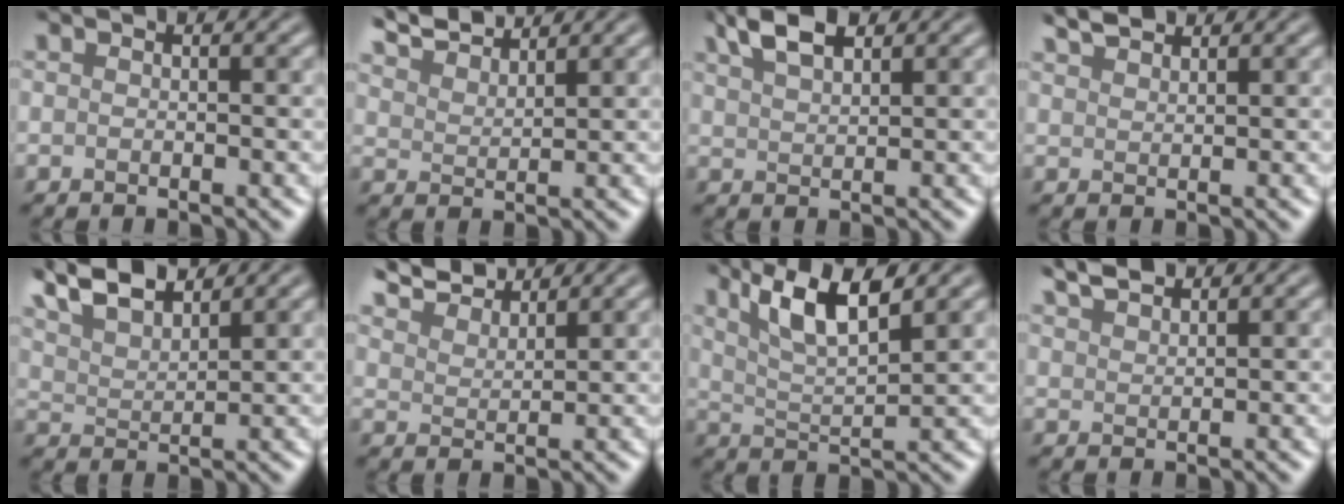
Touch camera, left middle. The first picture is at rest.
{"total": 4.2, "force": [4.0, 0.6, 1.0], "torque": [-0.026, 0.009, 0.076]}
{"total": 3.8, "force": [2.8, 1.3, 2.3], "torque": [-0.048, 0.010, 0.056]}
{"total": 2.1, "force": [2.0, 0.3, 0.5], "torque": [-0.008, 0.006, 0.045]}
{"total": 5.7, "force": [4.8, 1.5, 2.8], "torque": [-0.059, 0.014, 0.083]}
{"total": 5.2, "force": [4.9, 0.9, 1.2], "torque": [-0.031, 0.006, 0.089]}
{"total": 5.7, "force": [3.2, 1.5, 4.5], "torque": [-0.082, 0.000, 0.061]}
{"total": 2.6, "force": [2.4, 0.5, 0.9], "torque": [-0.016, 0.007, 0.052]}